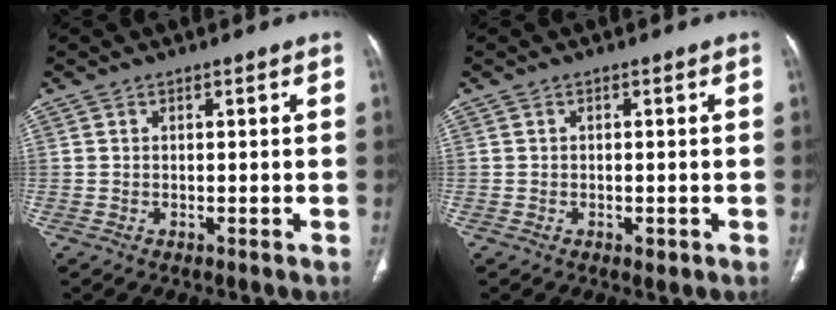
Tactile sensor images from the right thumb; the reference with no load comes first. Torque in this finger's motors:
{"motor_torque": [-0.02, 0.21, -0.26, 0.06, -0.01]}